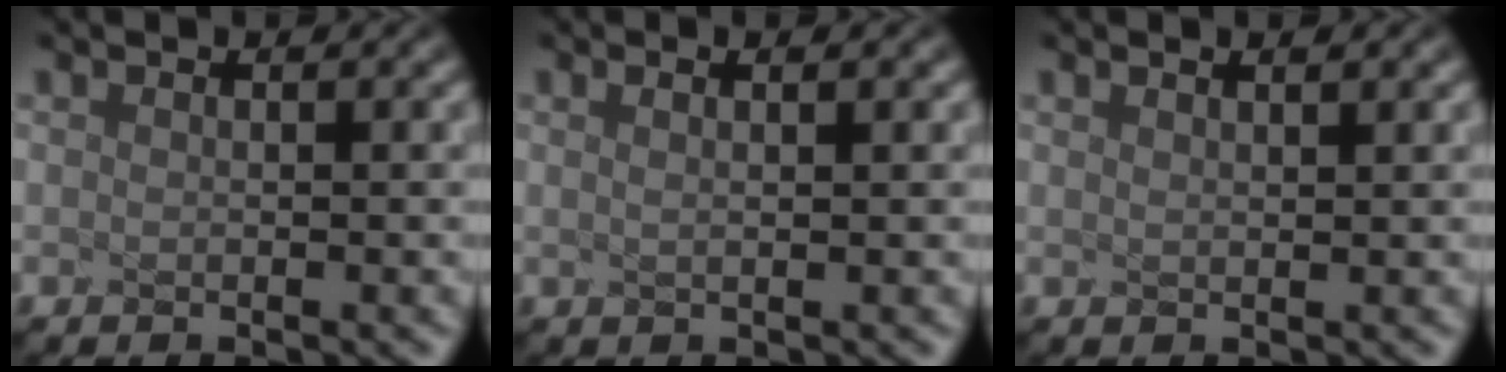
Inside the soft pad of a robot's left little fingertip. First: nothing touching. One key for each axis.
{"total": 1.7, "fx": 0.7, "fy": 0.6, "fz": 1.4, "tx": -0.021, "ty": 0.019, "tz": 0.004}
{"total": 1.6, "fx": 1.1, "fy": 0.4, "fz": 1.0, "tx": -0.007, "ty": 0.022, "tz": 0.006}